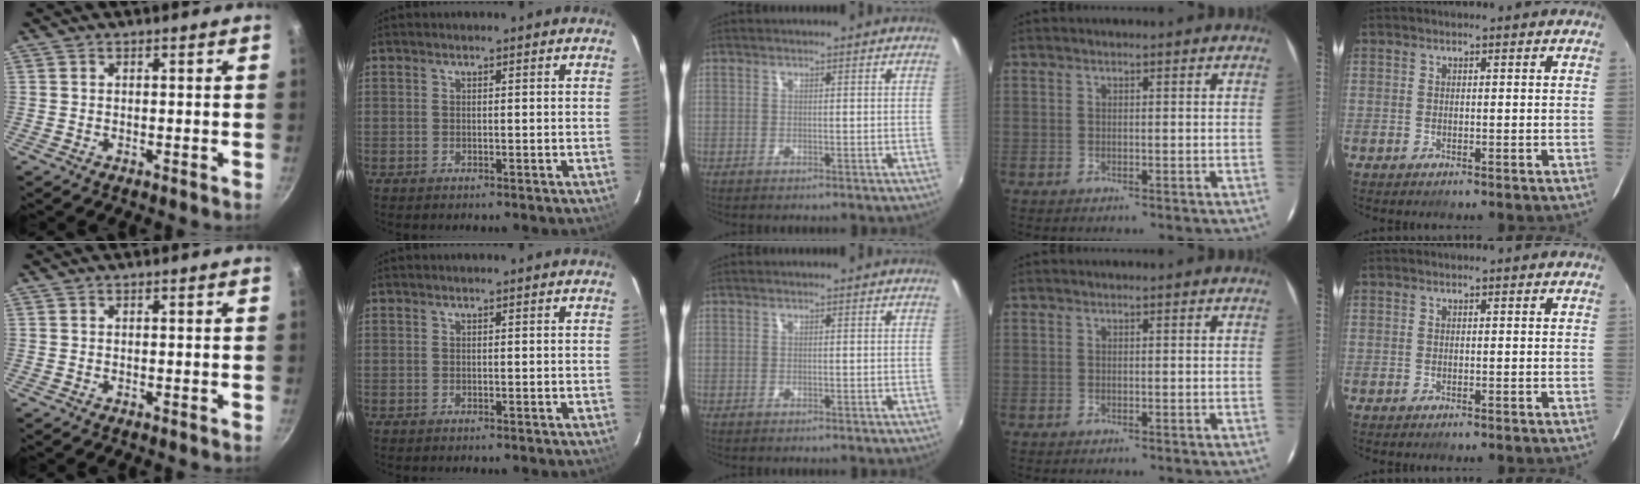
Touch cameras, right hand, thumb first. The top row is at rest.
{}